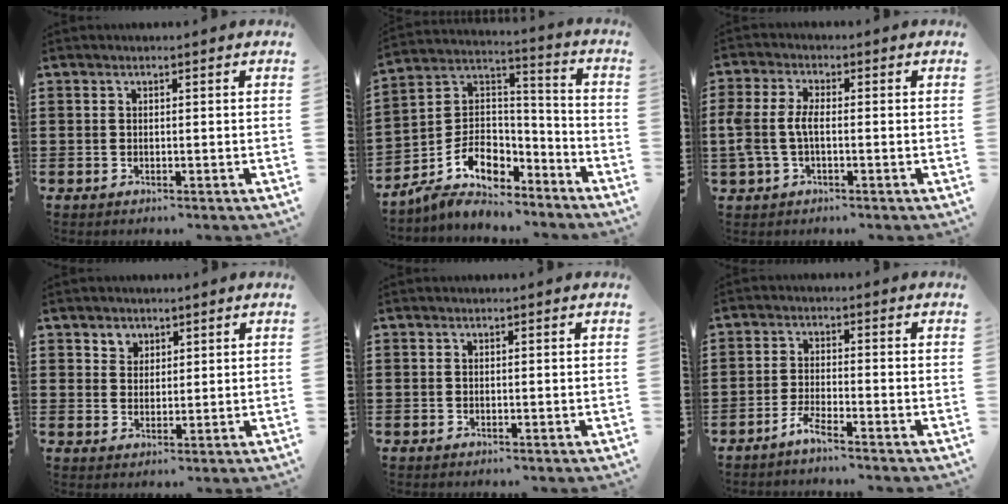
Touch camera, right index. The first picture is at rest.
{"total": 9.2, "force": [-5.9, 5.9, 3.9], "torque": [-0.093, 0.006, -0.112]}
{"total": 4.3, "force": [-0.7, 2.2, 3.7], "torque": [-0.097, -0.006, -0.021]}
{"total": 2.6, "force": [1.7, 2.1, 0.0], "torque": [-0.010, 0.009, 0.031]}
{"total": 0.0}
{"total": 2.9, "force": [-2.6, -0.2, 1.2], "torque": [-0.037, -0.002, -0.054]}